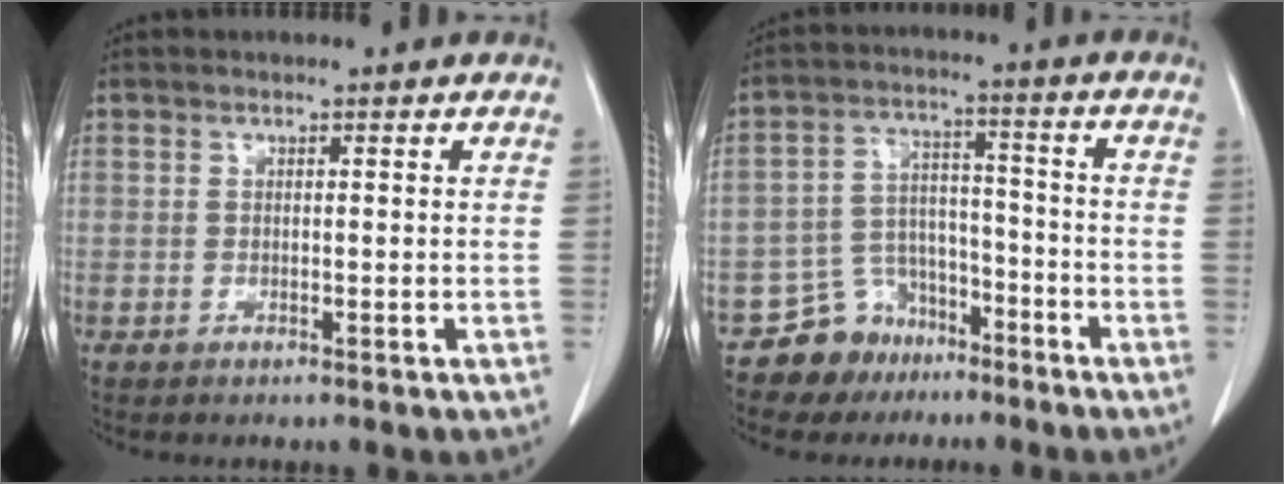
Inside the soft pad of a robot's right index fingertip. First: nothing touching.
{"total": 7.9, "force": [-5.6, 5.5, 0.8], "torque": [-0.017, 0.025, -0.093]}